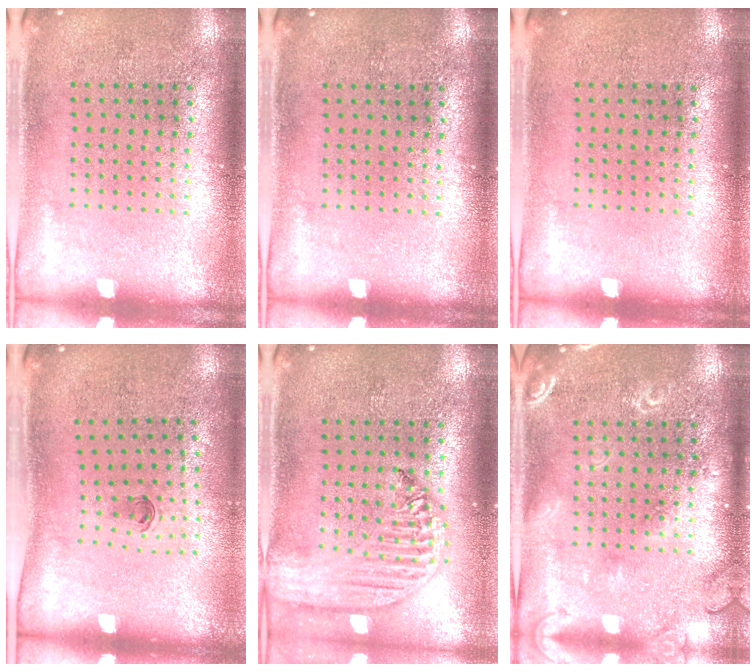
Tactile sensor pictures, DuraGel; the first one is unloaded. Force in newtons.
{"total": 0.0}
{"total": 0.0}
{"total": 0.6, "press": 0.3, "slide": 0.5}
{"total": 2.6, "press": 2.1, "slide": 1.4}
{"total": 2.8, "press": 2.7, "slide": 0.4}